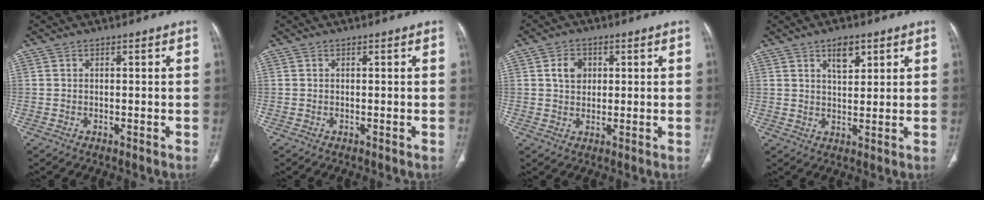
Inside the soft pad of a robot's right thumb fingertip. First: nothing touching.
{"total": 0.0}
{"total": 4.4, "force": [1.2, 3.4, 2.5], "torque": [-0.026, -0.001, 0.021]}
{"total": 5.1, "force": [2.8, 2.4, 3.5], "torque": [-0.044, -0.017, 0.048]}